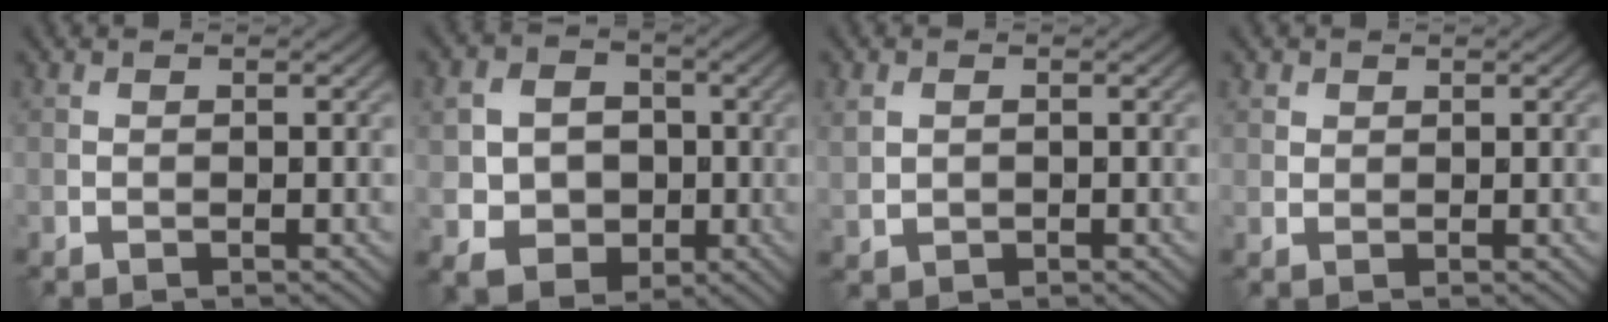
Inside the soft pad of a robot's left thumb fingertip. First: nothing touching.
{"total": 8.3, "force": [-0.5, 7.4, 3.7], "torque": [-0.114, -0.005, -0.018]}
{"total": 2.3, "force": [0.5, 1.8, 1.3], "torque": [-0.034, -0.003, 0.012]}
{"total": 1.3, "force": [0.8, 1.0, 0.3], "torque": [-0.004, 0.000, 0.017]}